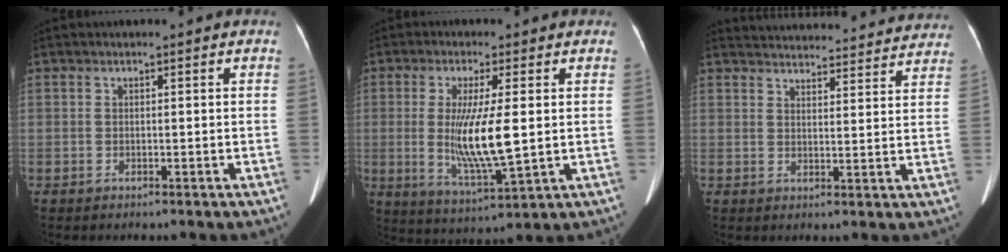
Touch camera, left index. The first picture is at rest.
{"total": 10.3, "force": [0.1, 1.3, 10.2], "torque": [-0.206, -0.025, 0.006]}
{"total": 24.1, "force": [23.1, 4.8, 5.1], "torque": [-0.079, -0.019, 0.278]}